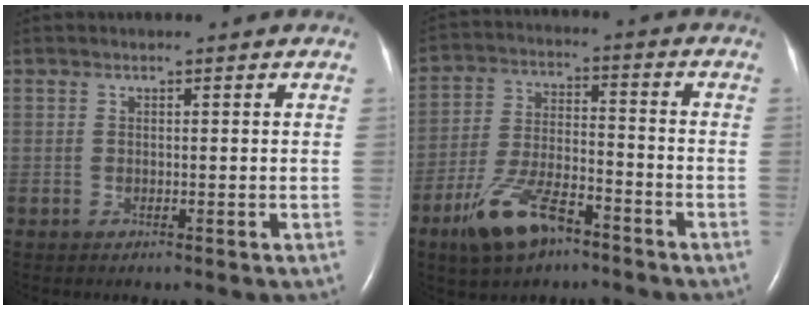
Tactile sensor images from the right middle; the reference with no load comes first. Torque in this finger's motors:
{"motor_torque": [1.08, -1.06, 0.24, 0.10]}